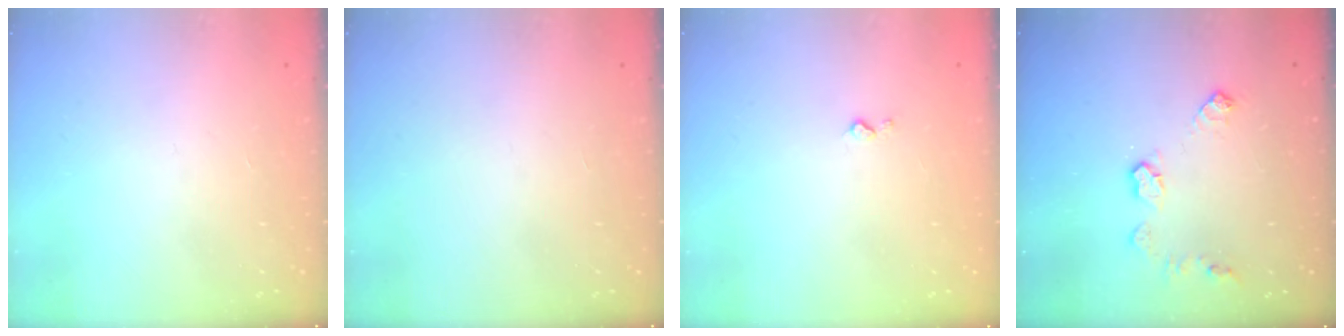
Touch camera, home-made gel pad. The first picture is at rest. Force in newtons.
{"total": 0.0}
{"total": 2.8, "press": 2.7, "slide": 0.4}
{"total": 8.3, "press": 8.3, "slide": 0.2}